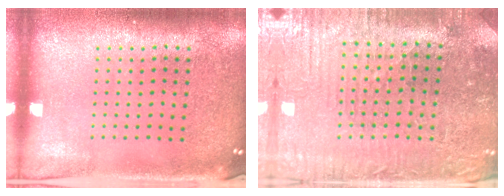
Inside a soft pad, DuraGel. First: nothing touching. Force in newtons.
{"total": 2.0, "press": 1.9, "slide": 0.4}